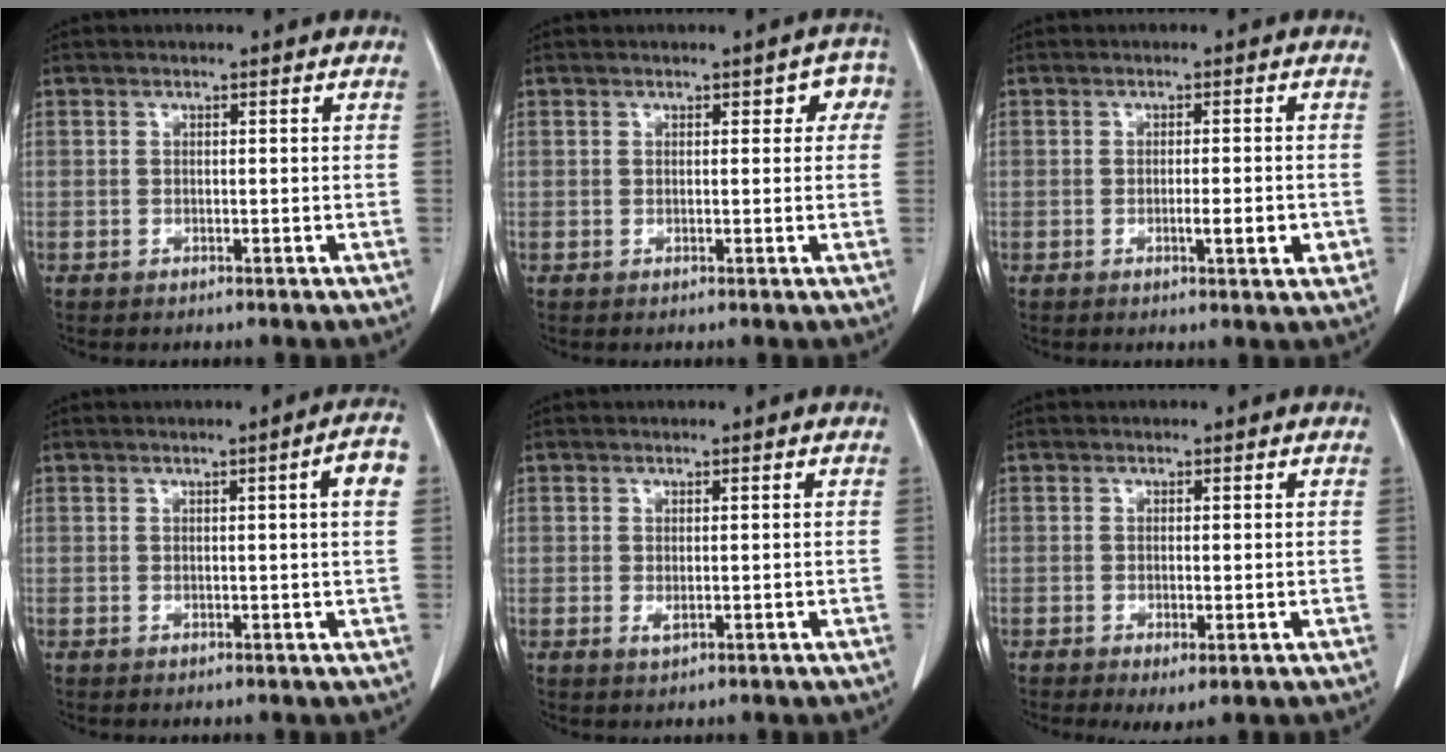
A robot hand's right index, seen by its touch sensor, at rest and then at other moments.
{"total": 2.9, "force": [1.0, 1.8, 2.1], "torque": [-0.007, 0.015, 0.006]}
{"total": 3.5, "force": [-0.9, 0.6, 3.3], "torque": [-0.049, -0.001, -0.010]}
{"total": 3.8, "force": [0.8, -0.4, 3.7], "torque": [-0.044, 0.003, 0.010]}
{"total": 0.9, "force": [-0.1, 0.5, 0.7], "torque": [-0.012, -0.003, 0.001]}
{"total": 2.3, "force": [-0.8, 0.3, 2.1], "torque": [-0.030, -0.010, -0.007]}